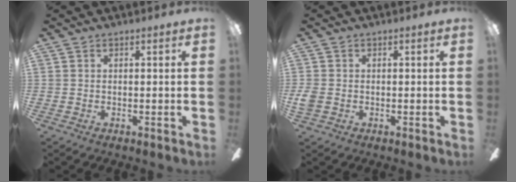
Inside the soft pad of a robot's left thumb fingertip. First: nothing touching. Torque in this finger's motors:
{"motor_torque": [-0.07, 0.07, 0.10, -0.14, 0.00]}